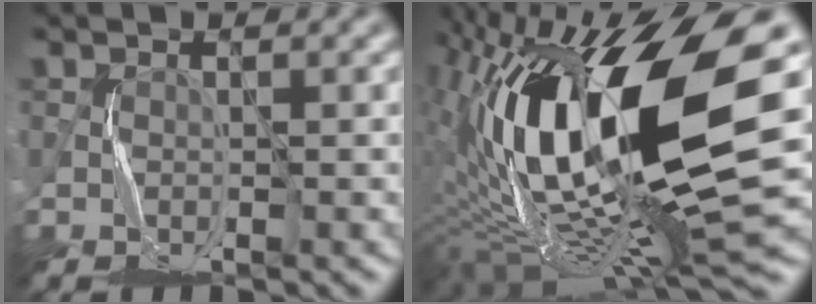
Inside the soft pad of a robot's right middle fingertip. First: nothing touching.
{"total": 18.2, "force": [1.5, 6.5, 17.0], "torque": [-0.320, -0.001, 0.026]}